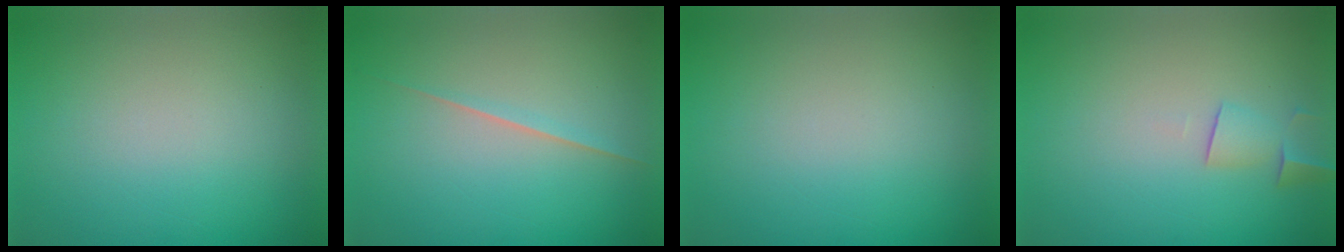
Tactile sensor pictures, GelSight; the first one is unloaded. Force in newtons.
{"total": 1.7}
{"total": 0.0}
{"total": 1.9}